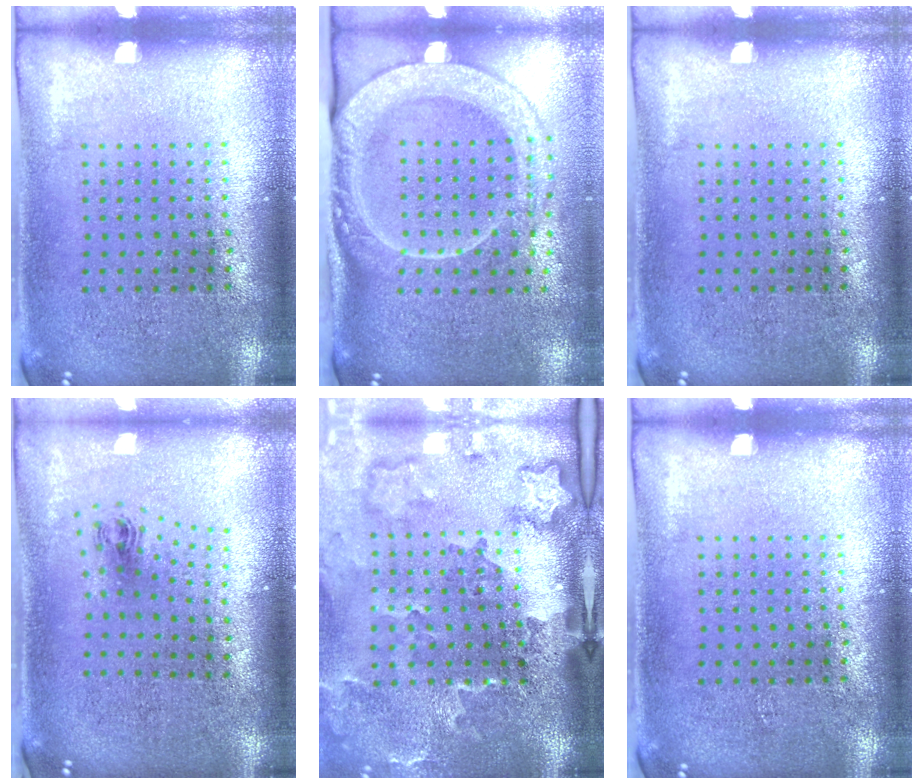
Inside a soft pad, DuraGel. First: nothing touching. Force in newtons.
{"total": 2.5, "press": 2.0, "slide": 1.5}
{"total": 0.0}
{"total": 1.0, "press": 0.5, "slide": 0.9}
{"total": 3.5, "press": 2.4, "slide": 2.6}
{"total": 0.0}